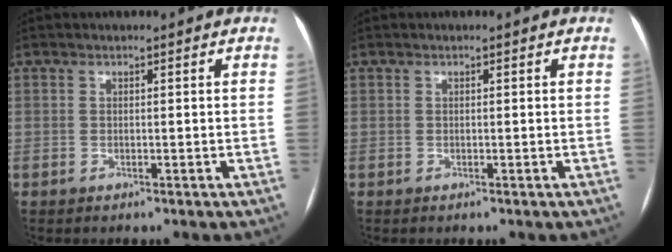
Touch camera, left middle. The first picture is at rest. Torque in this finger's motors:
{"motor_torque": [0.01, 0.01, -0.01, -0.01]}